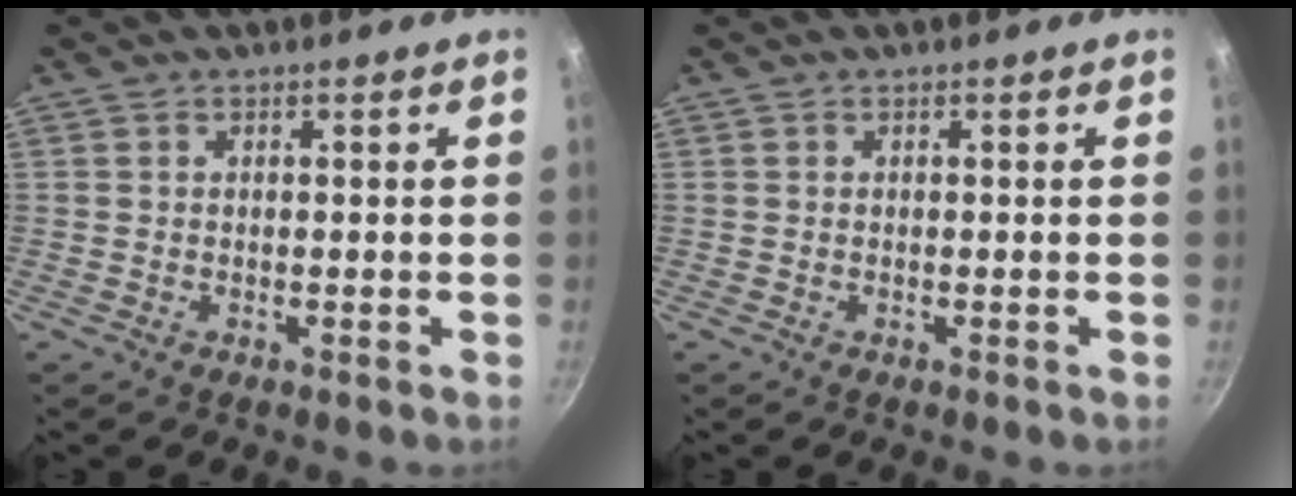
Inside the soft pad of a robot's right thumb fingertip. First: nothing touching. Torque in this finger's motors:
{"motor_torque": [-0.05, 0.05, 0.00, 0.00, 0.00]}